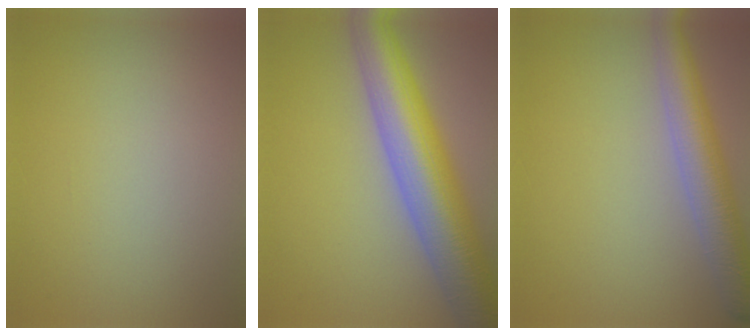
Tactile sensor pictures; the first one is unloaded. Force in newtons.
{"total": 10.3, "press": 10.3, "slide": 0.5}
{"total": 5.5, "press": 5.5, "slide": 0.4}